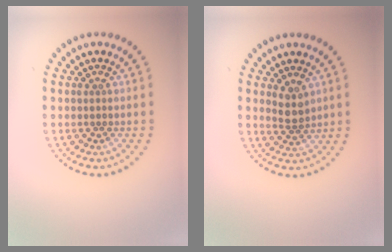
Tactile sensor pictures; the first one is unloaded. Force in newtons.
{"total": 2.1, "press": 1.7, "slide": 1.1}